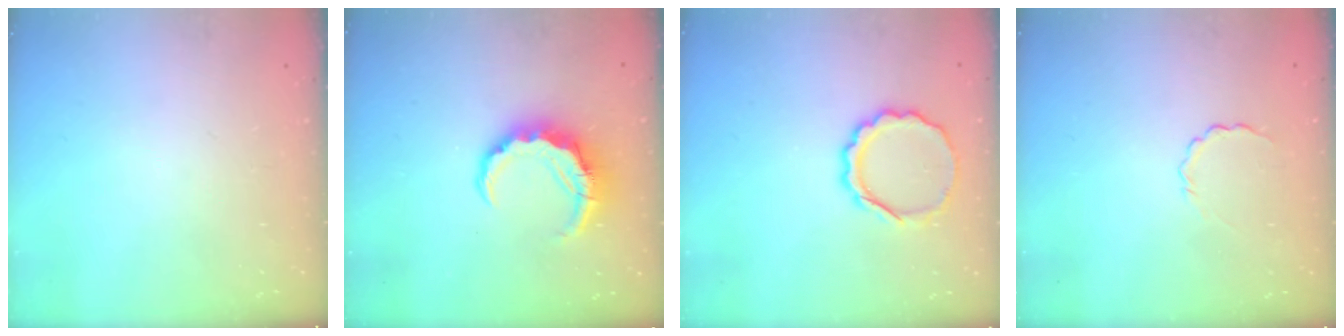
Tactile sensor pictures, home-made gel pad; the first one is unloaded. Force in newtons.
{"total": 7.5, "press": 7.4, "slide": 1.3}
{"total": 9.1, "press": 9.0, "slide": 1.7}
{"total": 2.9, "press": 2.8, "slide": 0.8}